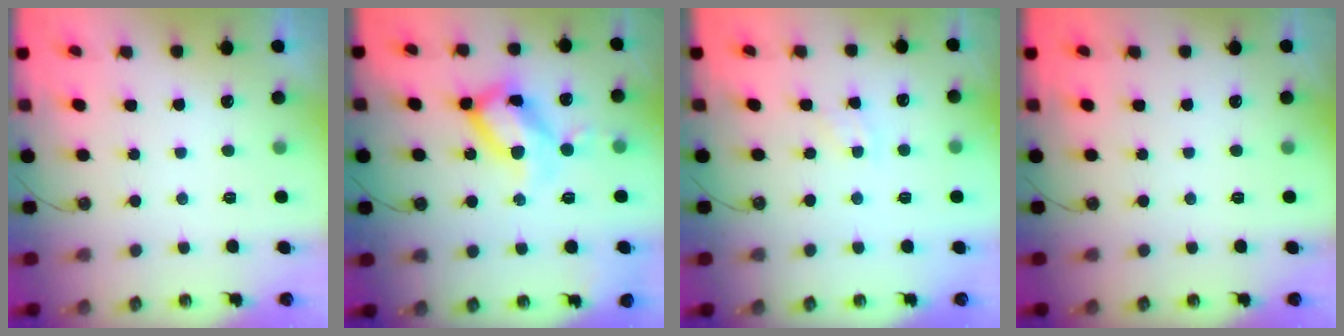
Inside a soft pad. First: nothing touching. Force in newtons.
{"total": 20.3, "press": 20.2, "slide": 1.9}
{"total": 2.9, "press": 2.9, "slide": 0.4}
{"total": 0.0}